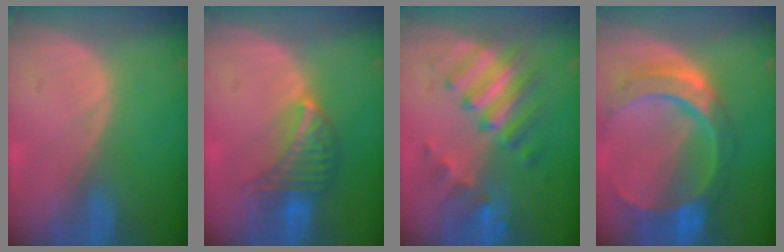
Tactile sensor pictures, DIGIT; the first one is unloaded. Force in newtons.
{"total": 6.7, "press": 6.1, "slide": 2.8}
{"total": 7.7, "press": 7.6, "slide": 1.3}
{"total": 11.1, "press": 9.4, "slide": 6.0}